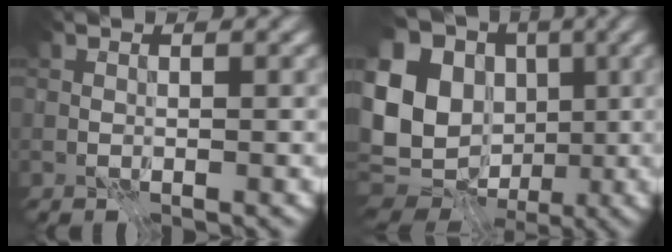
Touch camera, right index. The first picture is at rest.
{"total": 15.0, "force": [-0.4, 12.3, 8.6], "torque": [-0.196, 0.000, -0.004]}